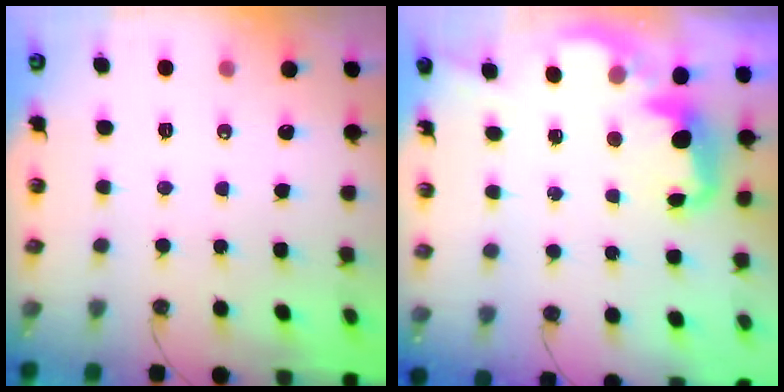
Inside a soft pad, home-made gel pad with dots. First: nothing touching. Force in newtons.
{"total": 2.8, "press": 2.7, "slide": 0.7}